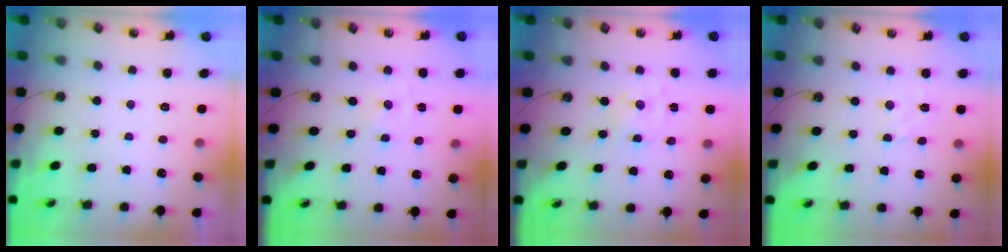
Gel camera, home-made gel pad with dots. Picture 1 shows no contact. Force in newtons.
{"total": 0.0}
{"total": 1.4, "press": 1.4, "slide": 0.2}
{"total": 3.5, "press": 3.5, "slide": 0.5}